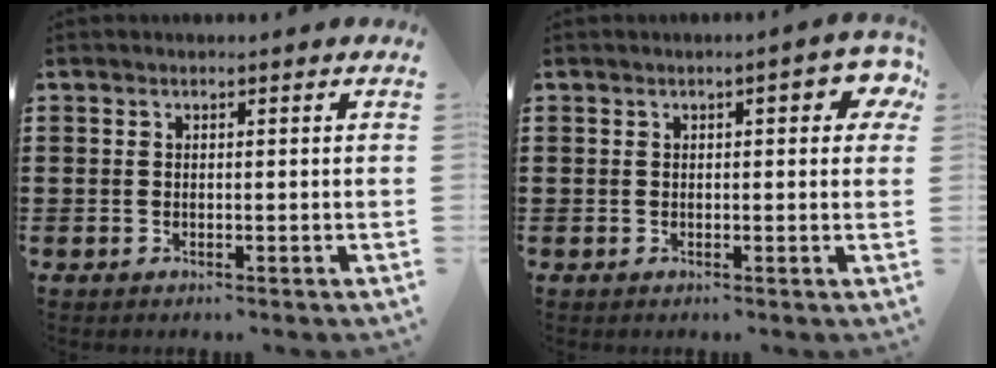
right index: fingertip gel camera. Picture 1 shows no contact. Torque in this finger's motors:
{"motor_torque": [0.78, 0.21, 0.26, 0.02]}